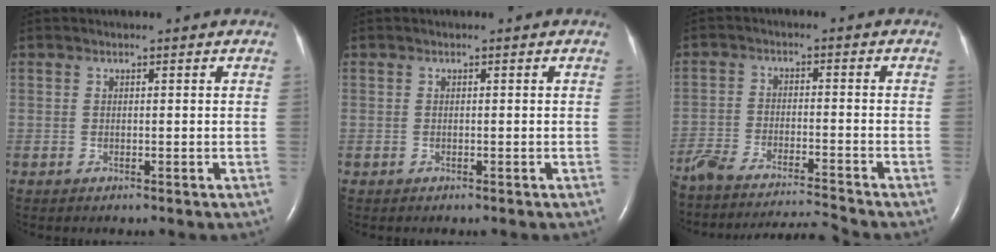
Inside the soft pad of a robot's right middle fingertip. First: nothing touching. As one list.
[{"total": 0.0}, {"total": 16.4, "force": [-15.4, -0.5, 5.7], "torque": [-0.110, -0.011, -0.246]}]